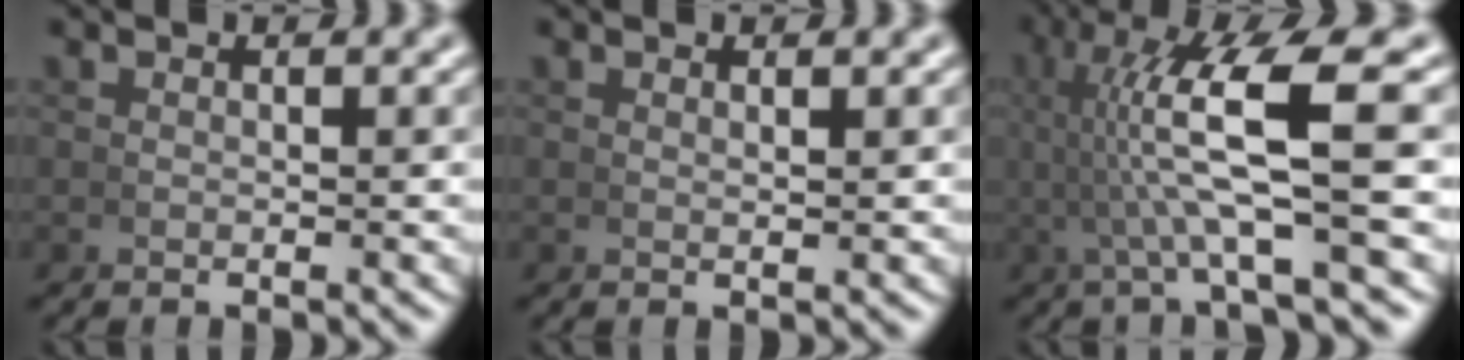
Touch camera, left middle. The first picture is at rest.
{"total": 0.6, "force": [0.5, -0.1, 0.3], "torque": [-0.004, -0.003, 0.012]}
{"total": 7.6, "force": [1.6, 1.2, 7.4], "torque": [-0.132, 0.013, 0.022]}